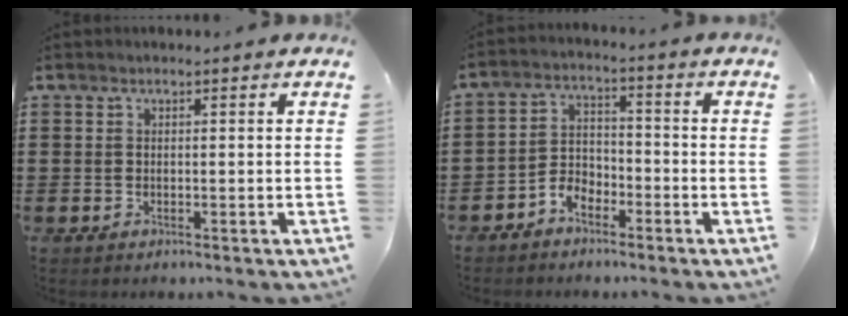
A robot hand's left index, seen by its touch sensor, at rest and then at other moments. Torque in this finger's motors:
{"motor_torque": [0.13, 0.13, 0.03, 0.06]}